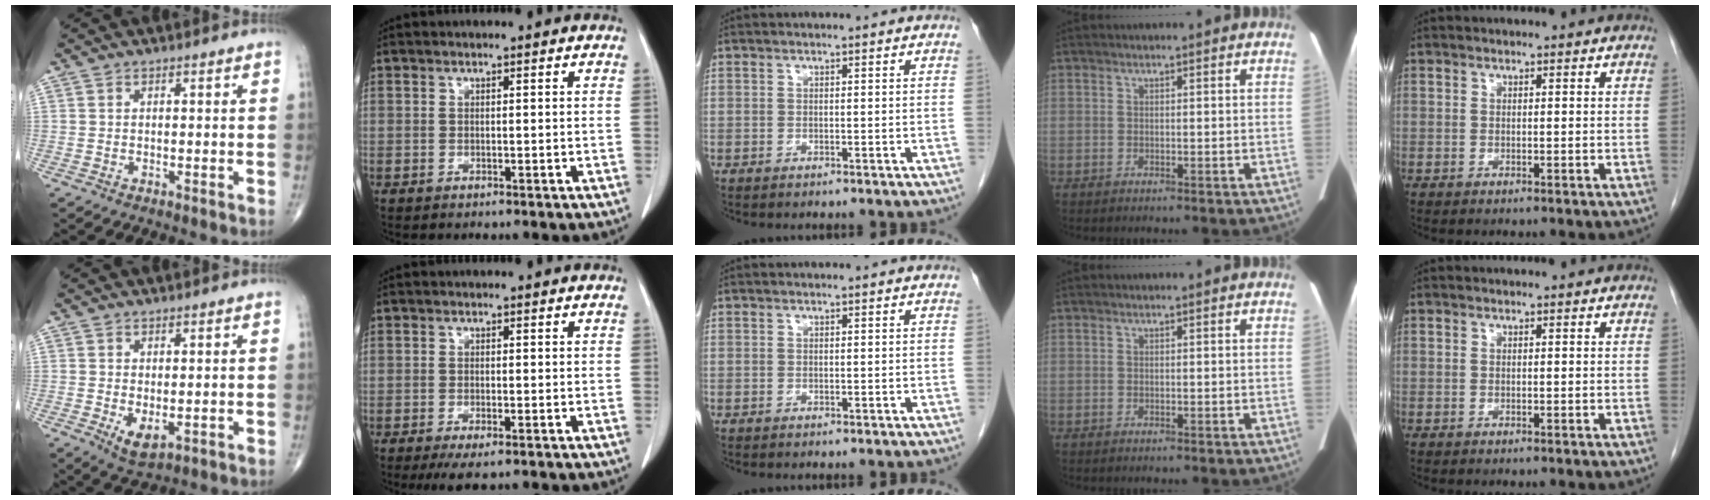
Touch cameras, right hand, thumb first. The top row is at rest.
{"thumb": {"total": 3.9, "force": [-0.6, 1.9, 3.4], "torque": [-0.054, -0.012, 0.001]}, "index": {"total": 3.6, "force": [-2.5, 0.7, 2.5], "torque": [-0.040, -0.009, -0.038]}}